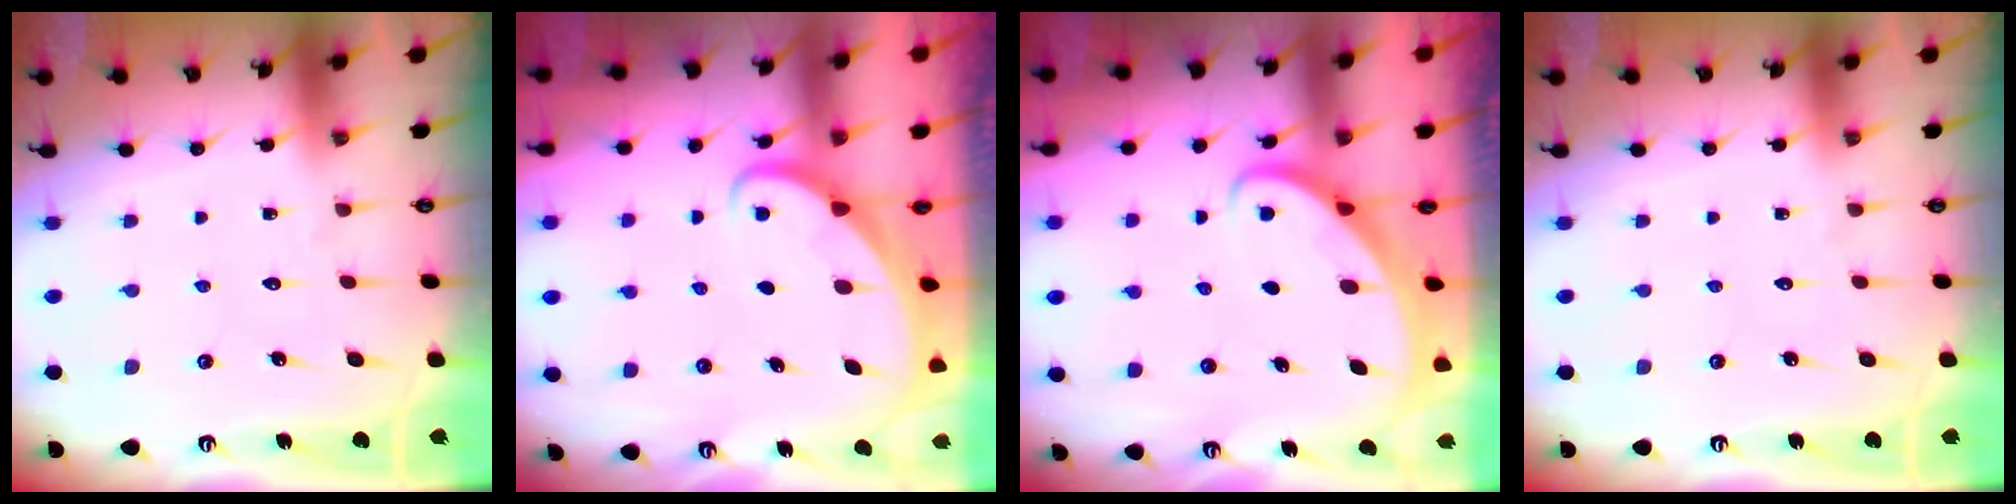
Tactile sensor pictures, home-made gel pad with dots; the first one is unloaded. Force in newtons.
{"total": 2.0, "press": 2.0, "slide": 0.2}
{"total": 2.7, "press": 2.7, "slide": 0.3}
{"total": 0.0}